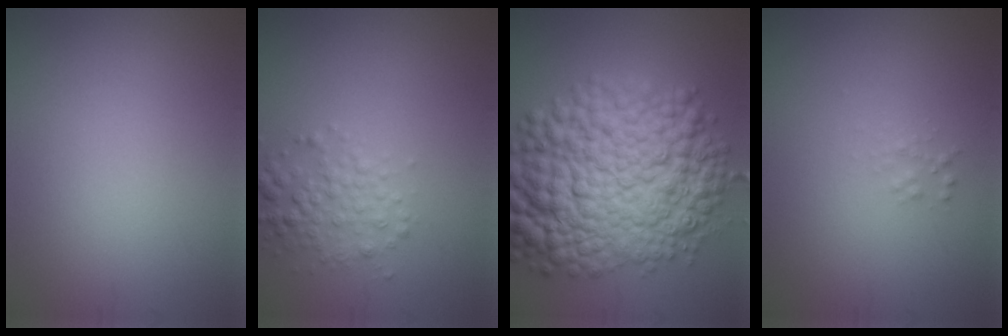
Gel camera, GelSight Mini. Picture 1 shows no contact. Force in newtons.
{"total": 2.7, "press": 2.7, "slide": 0.0}
{"total": 14.3, "press": 14.3, "slide": 0.3}
{"total": 0.7, "press": 0.7, "slide": 0.0}